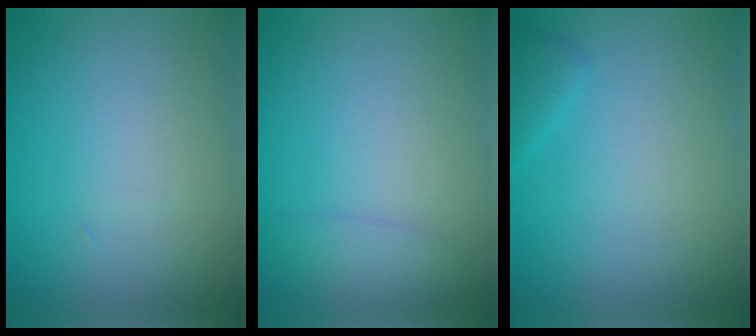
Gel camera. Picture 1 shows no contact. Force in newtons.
{"total": 1.3, "press": 1.3, "slide": 0.0}
{"total": 1.1, "press": 1.1, "slide": 0.0}